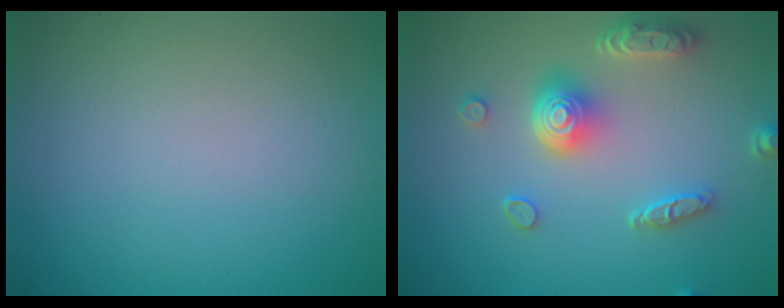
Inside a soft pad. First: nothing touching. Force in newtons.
{"total": 5.0, "press": 4.0, "slide": 3.0}